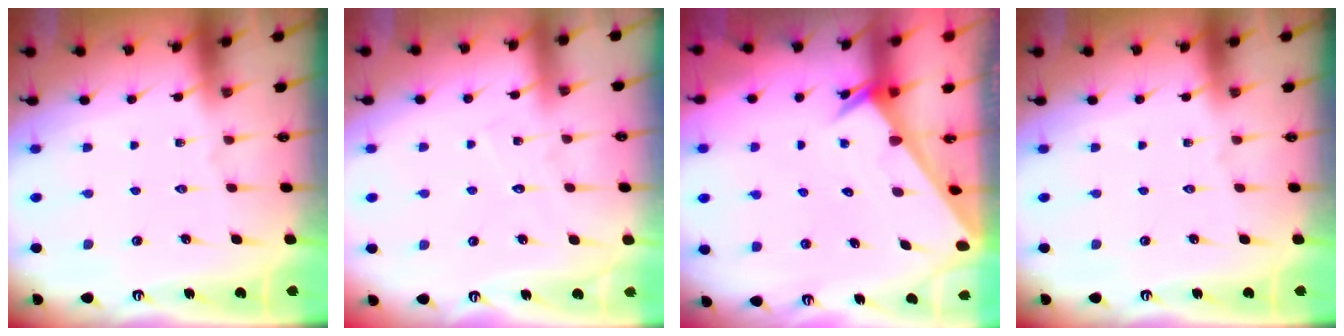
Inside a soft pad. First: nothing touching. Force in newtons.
{"total": 4.8, "press": 4.8, "slide": 0.3}
{"total": 2.3, "press": 2.3, "slide": 0.1}
{"total": 0.0}